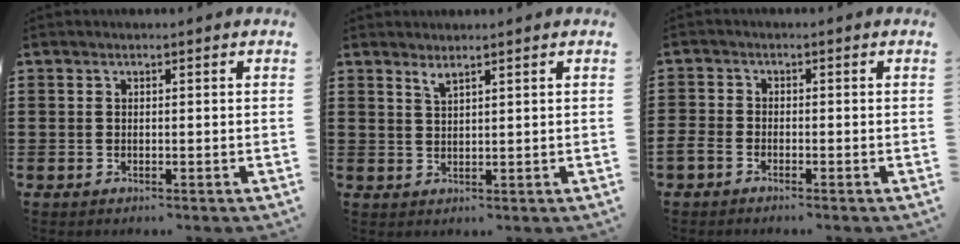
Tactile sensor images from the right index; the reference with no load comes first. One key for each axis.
{"total": 1.7, "fx": 1.5, "fy": 0.2, "fz": 0.8, "tx": -0.018, "ty": 0.001, "tz": 0.028}
{"total": 1.7, "fx": -1.6, "fy": 0.6, "fz": 0.4, "tx": -0.019, "ty": 0.001, "tz": -0.035}